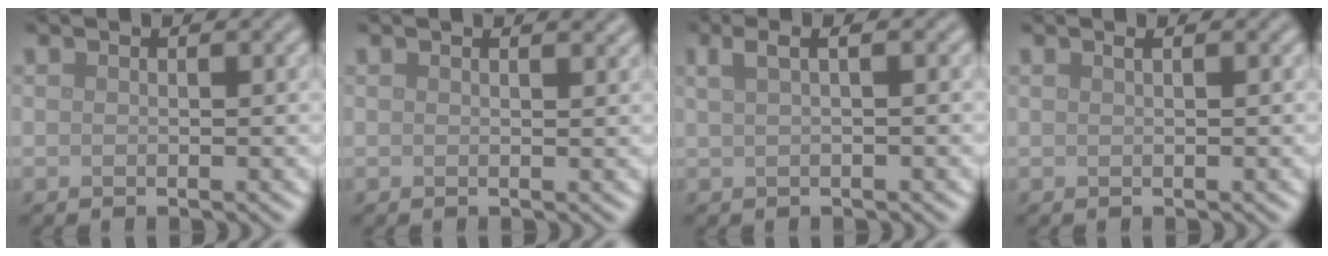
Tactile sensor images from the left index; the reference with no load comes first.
{"total": 1.2, "force": [1.0, 0.3, 0.6], "torque": [-0.005, 0.001, 0.012]}
{"total": 2.7, "force": [1.0, 0.9, 2.3], "torque": [-0.034, 0.008, 0.012]}
{"total": 0.8, "force": [0.4, 0.3, 0.6], "torque": [-0.006, 0.002, 0.003]}